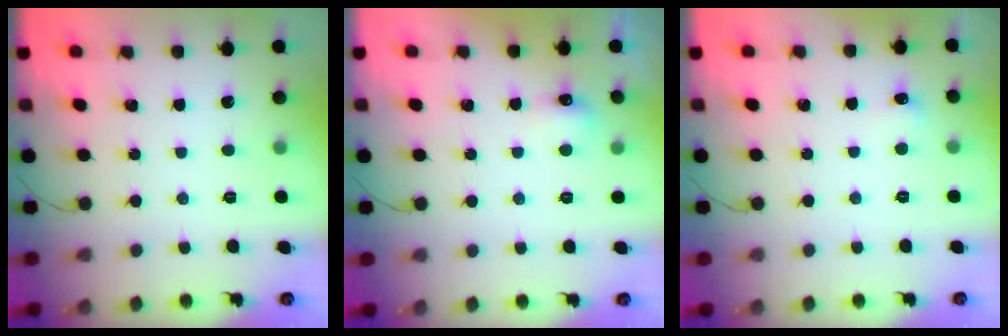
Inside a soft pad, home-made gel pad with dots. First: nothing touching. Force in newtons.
{"total": 4.8, "press": 4.7, "slide": 1.1}
{"total": 4.1, "press": 4.0, "slide": 1.1}